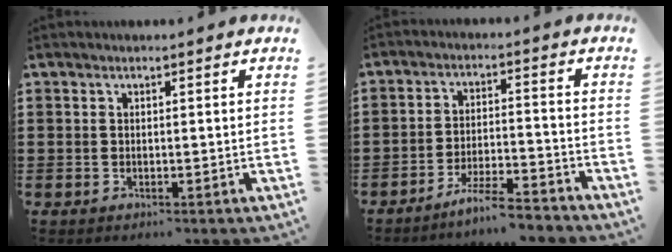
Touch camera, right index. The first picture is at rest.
{"total": 5.8, "force": [-5.3, -0.1, 2.5], "torque": [-0.048, -0.009, -0.099]}